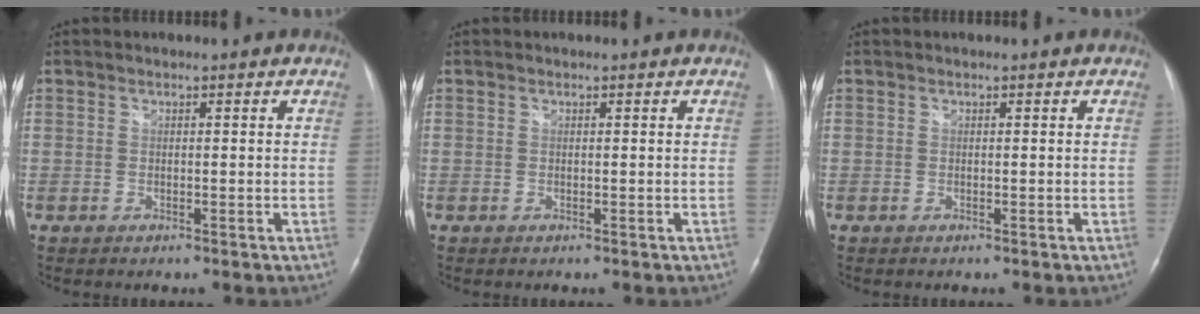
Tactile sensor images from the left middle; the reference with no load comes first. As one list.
[{"total": 0.0}, {"total": 0.0}]